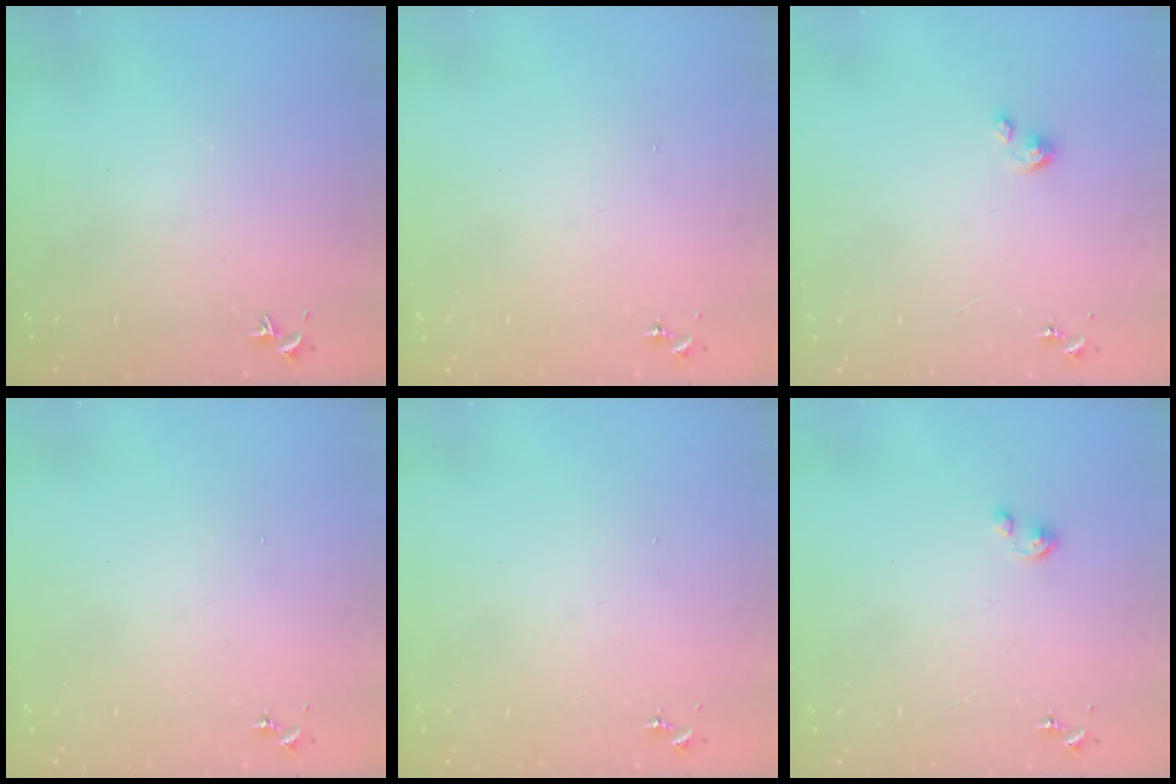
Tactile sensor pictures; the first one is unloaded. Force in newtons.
{"total": 0.0}
{"total": 2.1, "press": 2.1, "slide": 0.1}
{"total": 0.0}
{"total": 0.0}
{"total": 1.9, "press": 1.9, "slide": 0.1}